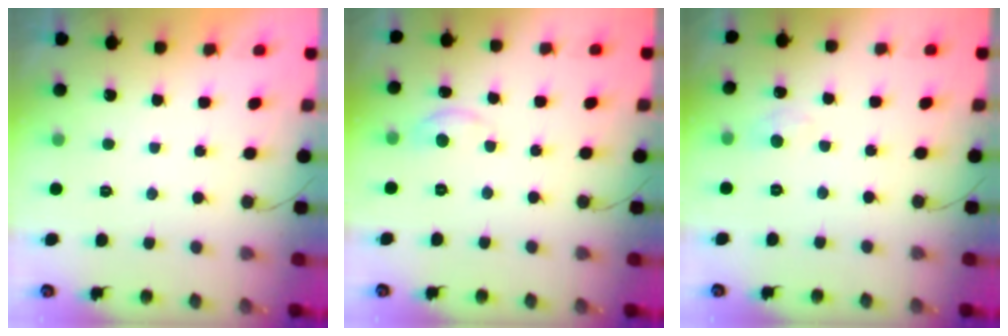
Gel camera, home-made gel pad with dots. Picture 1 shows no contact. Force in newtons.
{"total": 4.8, "press": 4.7, "slide": 0.6}
{"total": 4.4, "press": 4.4, "slide": 0.6}